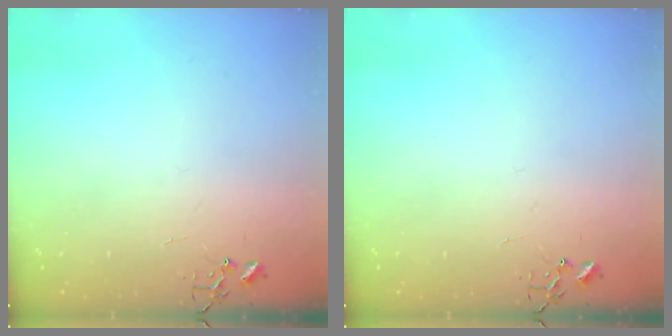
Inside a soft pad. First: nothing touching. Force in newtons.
{"total": 0.0}